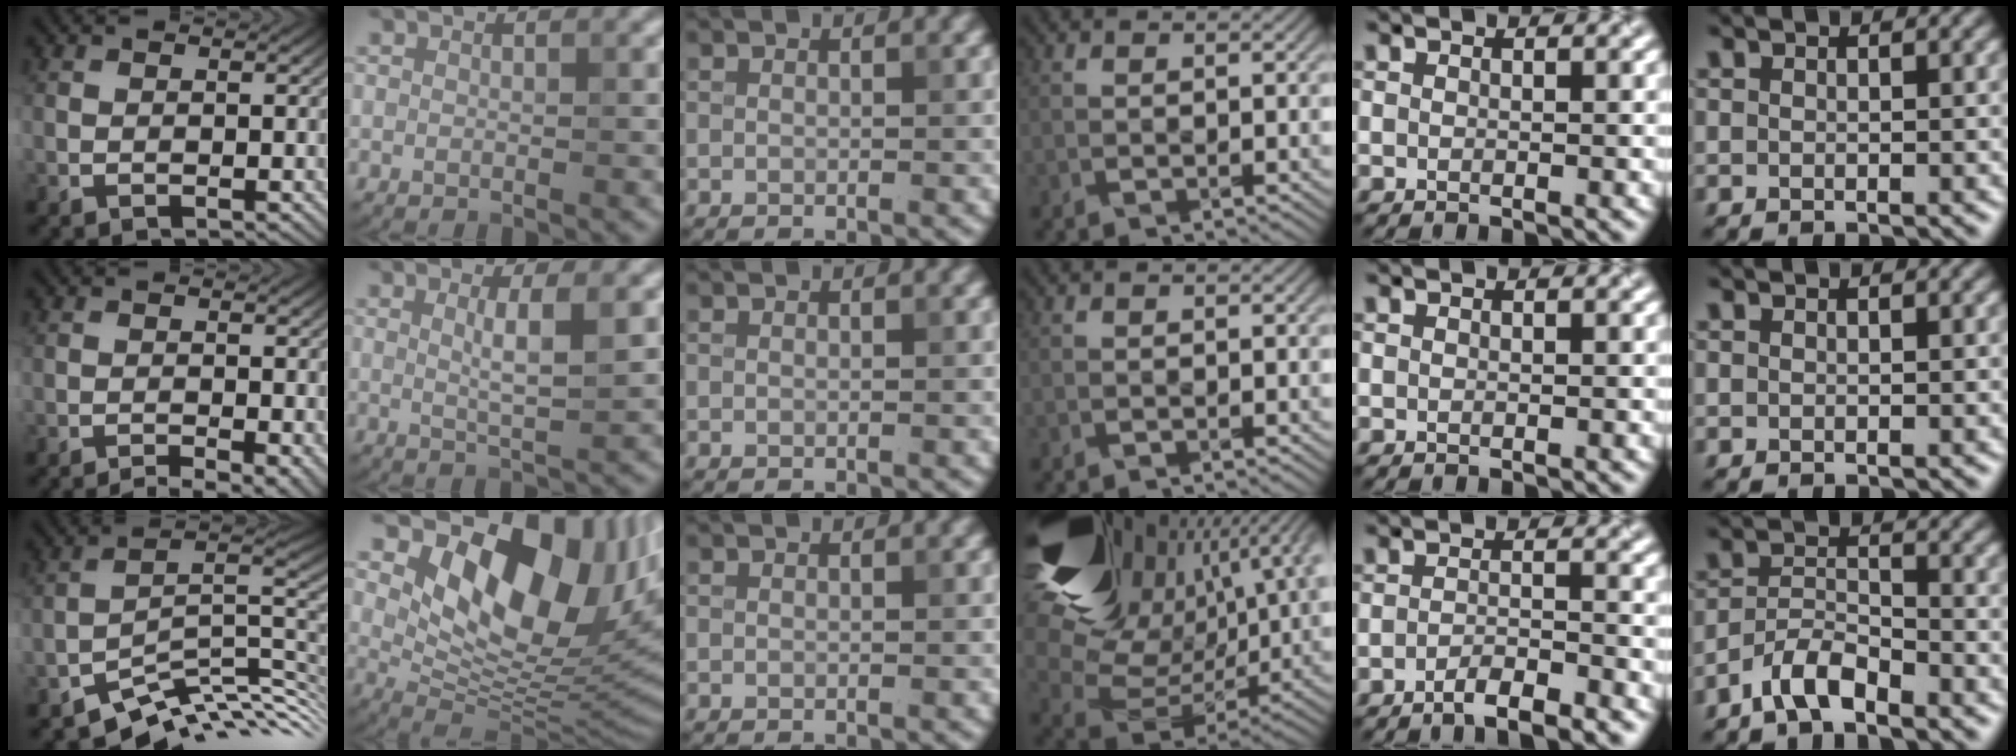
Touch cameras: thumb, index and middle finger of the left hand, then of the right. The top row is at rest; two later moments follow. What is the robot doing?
{"motion": "pour", "object": "sugar"}